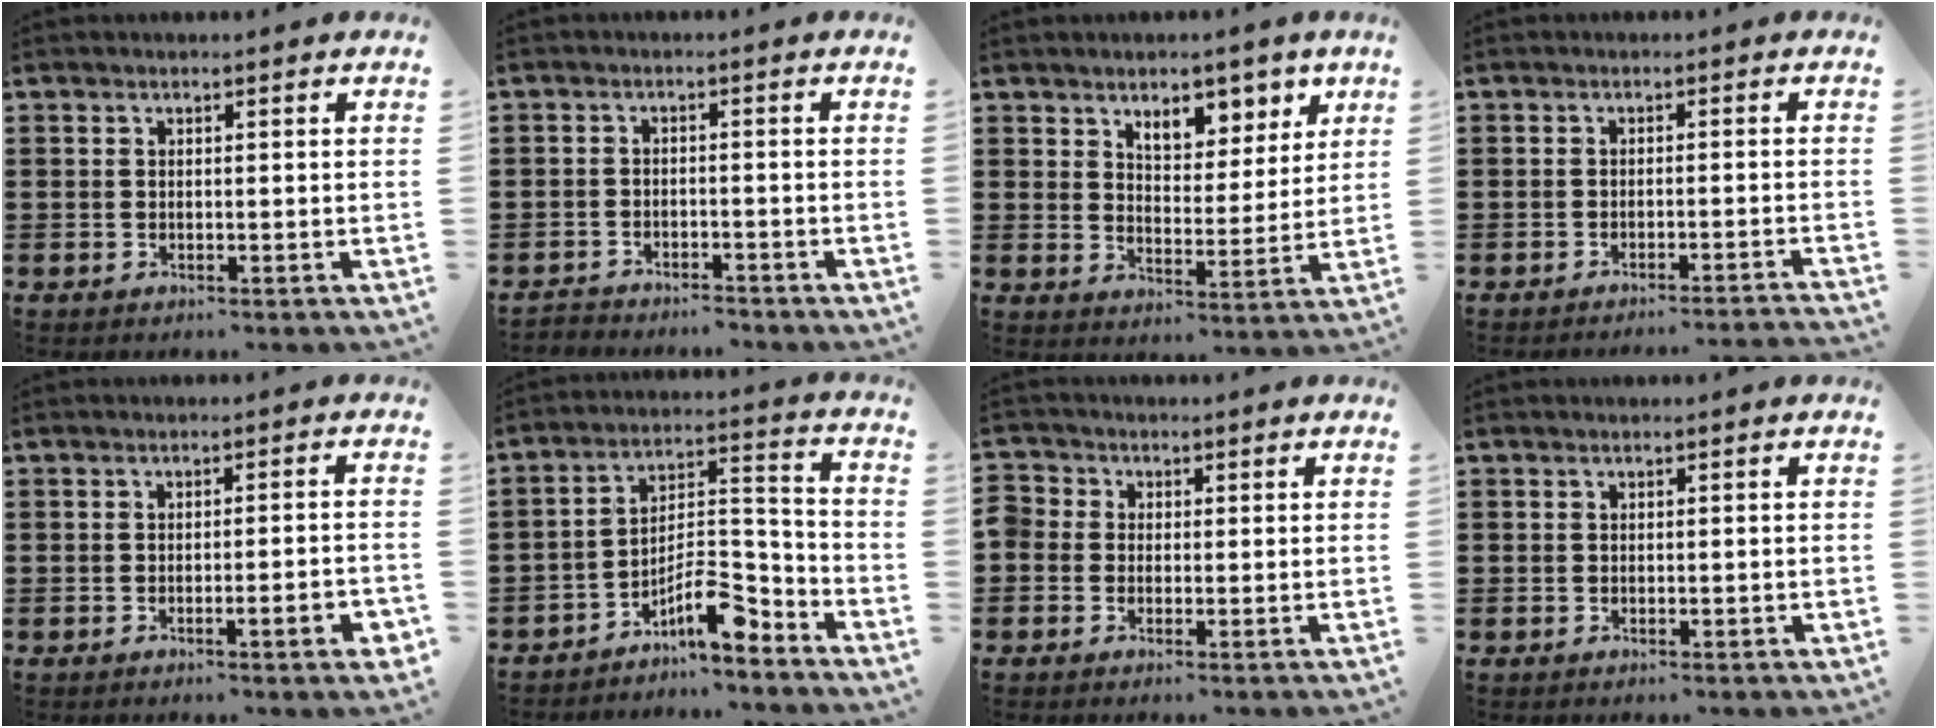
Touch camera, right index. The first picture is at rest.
{"total": 2.6, "force": [-2.6, 0.3, -0.4], "torque": [-0.001, 0.002, -0.059]}
{"total": 6.6, "force": [4.8, 3.6, 2.9], "torque": [-0.046, -0.017, 0.079]}
{"total": 1.9, "force": [-1.7, -0.5, 0.6], "torque": [-0.010, 0.000, -0.035]}
{"total": 3.2, "force": [-1.5, 0.0, 2.9], "torque": [-0.045, -0.007, -0.024]}
{"total": 8.6, "force": [-6.1, 2.6, 5.4], "torque": [-0.091, 0.005, -0.114]}
{"total": 2.0, "force": [-0.6, 1.9, 0.3], "torque": [-0.016, 0.008, -0.015]}
{"total": 0.0}